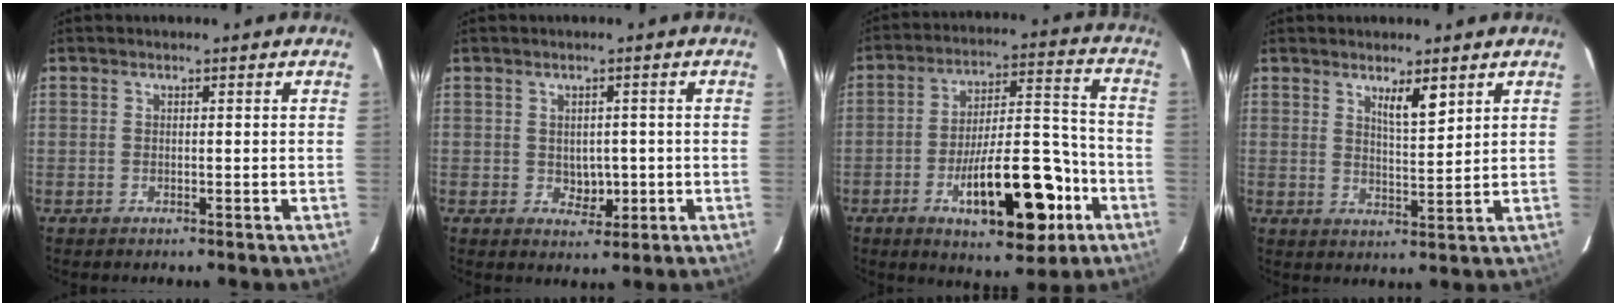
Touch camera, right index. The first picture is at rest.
{"total": 3.2, "force": [-0.3, 2.3, 2.2], "torque": [-0.025, 0.000, 0.004]}
{"total": 17.0, "force": [-7.0, 5.2, 14.6], "torque": [-0.225, 0.015, -0.098]}
{"total": 4.2, "force": [2.7, 0.6, 3.1], "torque": [-0.055, -0.006, 0.049]}